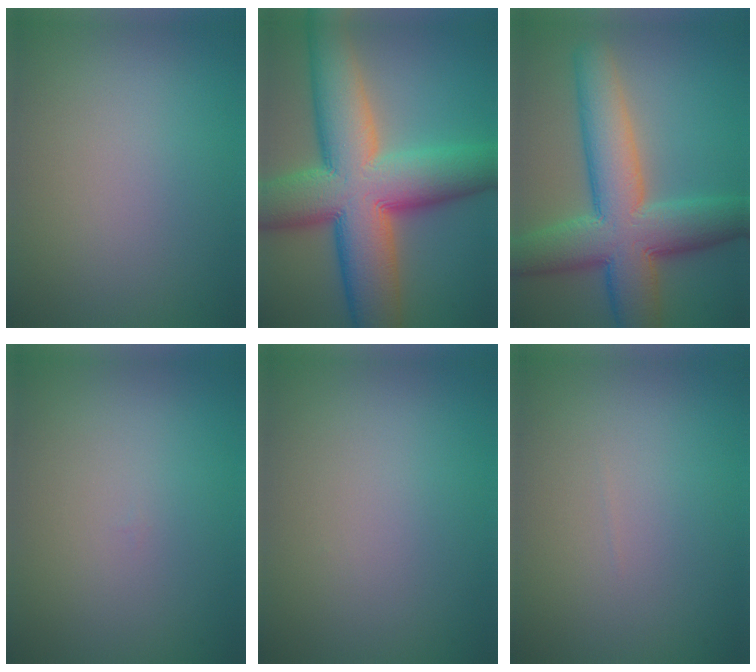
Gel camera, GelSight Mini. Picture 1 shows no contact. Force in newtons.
{"total": 15.7, "press": 15.7, "slide": 0.4}
{"total": 11.2, "press": 11.2, "slide": 0.4}
{"total": 0.0}
{"total": 0.0}
{"total": 0.0}